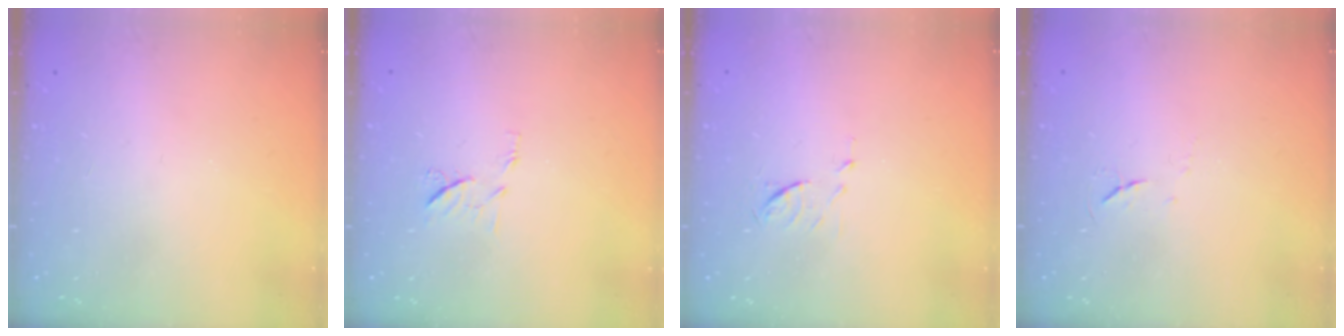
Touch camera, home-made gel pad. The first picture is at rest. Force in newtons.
{"total": 6.7, "press": 6.6, "slide": 1.0}
{"total": 5.8, "press": 5.8, "slide": 0.8}
{"total": 3.8, "press": 3.7, "slide": 0.6}